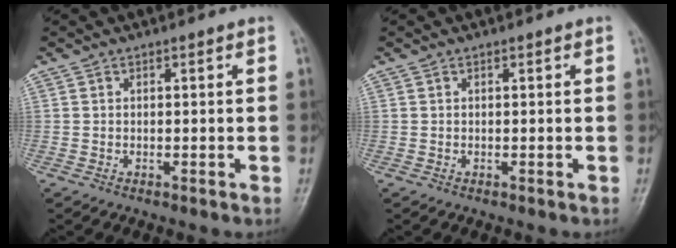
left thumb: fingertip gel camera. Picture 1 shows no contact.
{"total": 0.0}